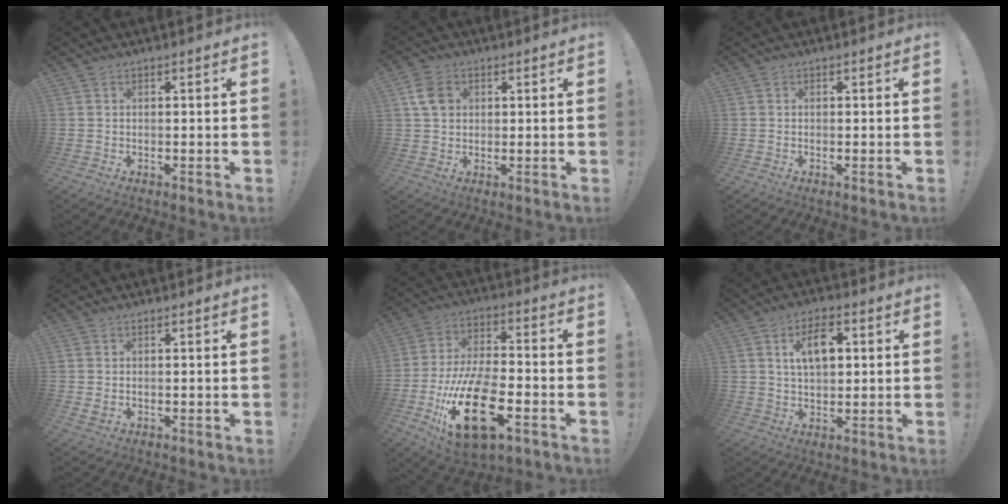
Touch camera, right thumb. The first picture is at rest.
{"total": 6.3, "force": [1.9, 5.0, 3.4], "torque": [-0.047, 0.007, 0.038]}
{"total": 0.0}
{"total": 0.9, "force": [0.4, 0.6, 0.4], "torque": [-0.009, 0.003, 0.008]}
{"total": 23.0, "force": [-9.0, 11.0, 18.1], "torque": [-0.362, 0.044, -0.140]}
{"total": 8.9, "force": [2.6, 5.0, 6.8], "torque": [-0.097, 0.000, 0.042]}